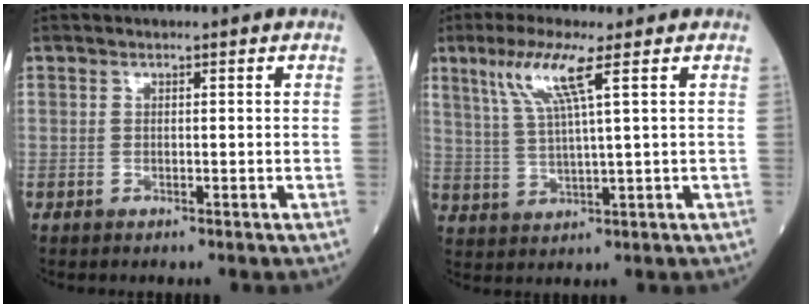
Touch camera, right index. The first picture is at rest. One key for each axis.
{"total": 7.8, "fx": 3.9, "fy": -0.2, "fz": 6.8, "tx": -0.145, "ty": 0.005, "tz": 0.082}